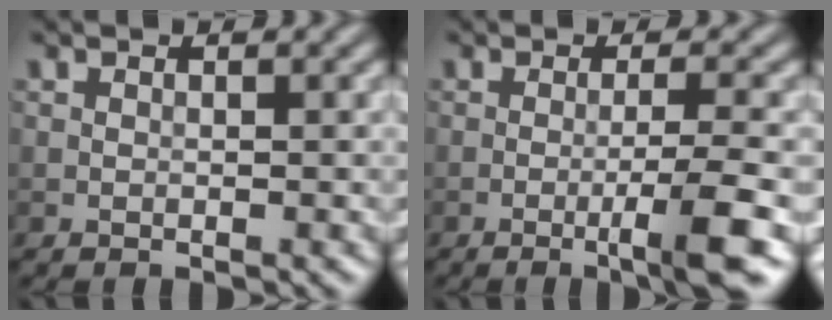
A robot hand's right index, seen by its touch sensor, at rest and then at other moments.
{"total": 4.5, "force": [-1.5, 0.4, 4.2], "torque": [-0.062, 0.004, -0.030]}